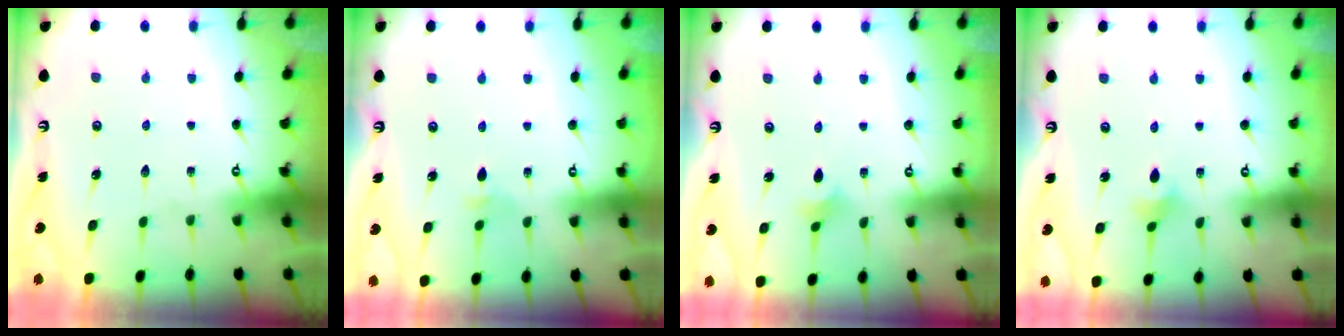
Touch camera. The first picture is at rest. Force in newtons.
{"total": 2.3, "press": 2.2, "slide": 0.8}
{"total": 1.8, "press": 1.7, "slide": 0.5}
{"total": 2.9, "press": 2.8, "slide": 0.6}